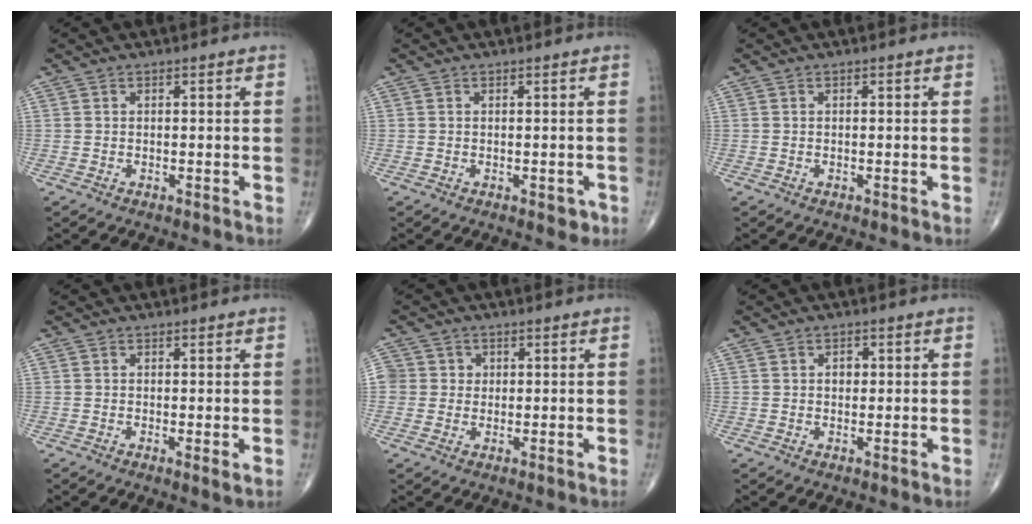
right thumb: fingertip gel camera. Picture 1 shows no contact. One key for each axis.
{"total": 1.8, "fx": -0.5, "fy": 1.0, "fz": 1.3, "tx": 0.001, "ty": 0.000, "tz": -0.004}
{"total": 0.0}
{"total": 1.4, "fx": 0.0, "fy": 0.1, "fz": 1.4, "tx": -0.020, "ty": -0.007, "tz": -0.001}
{"total": 3.7, "fx": 0.4, "fy": 3.7, "fz": 0.3, "tx": 0.025, "ty": 0.006, "tz": 0.005}
{"total": 1.8, "fx": 0.3, "fy": 1.3, "fz": 1.1, "tx": -0.009, "ty": 0.001, "tz": 0.004}